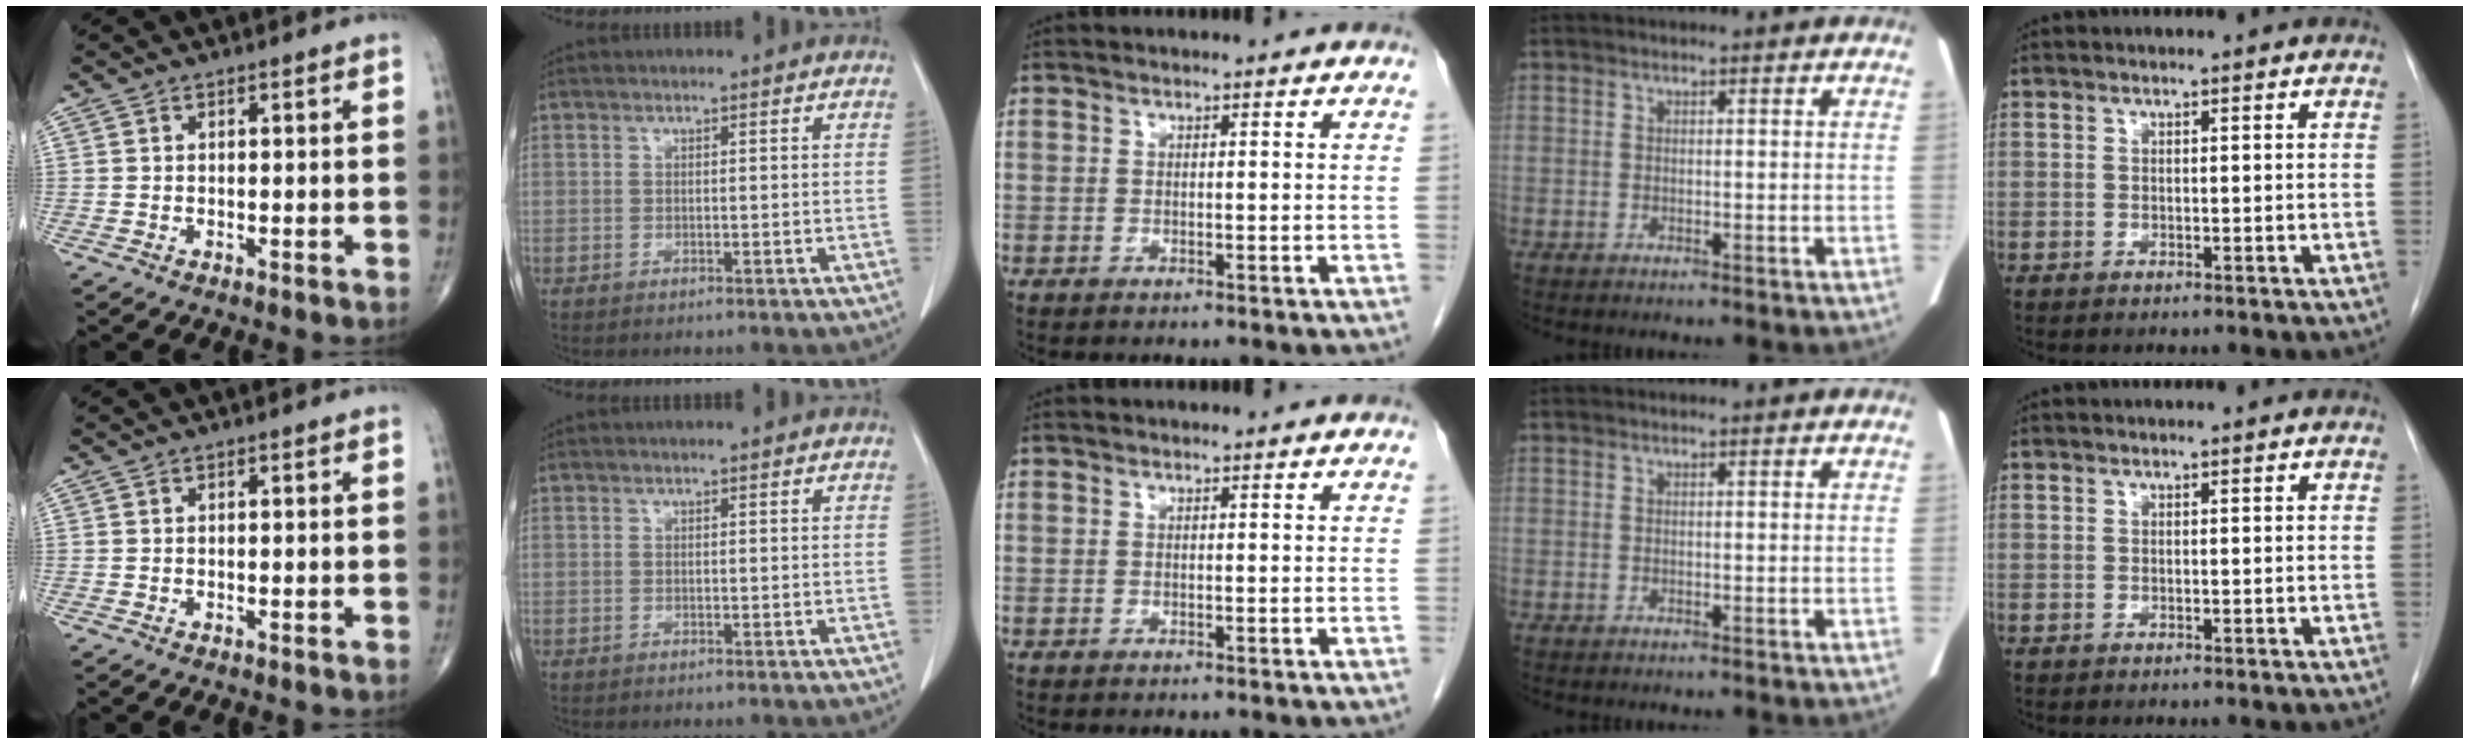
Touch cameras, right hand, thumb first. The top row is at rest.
{}